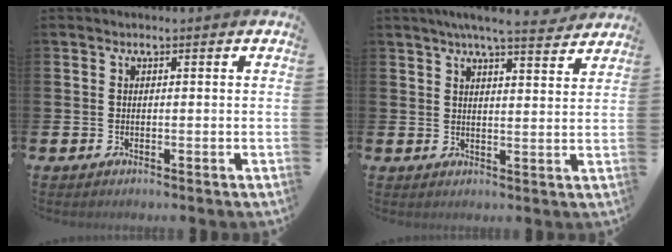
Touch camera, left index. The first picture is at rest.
{"total": 5.5, "force": [5.1, -0.1, 1.9], "torque": [-0.037, -0.024, 0.087]}